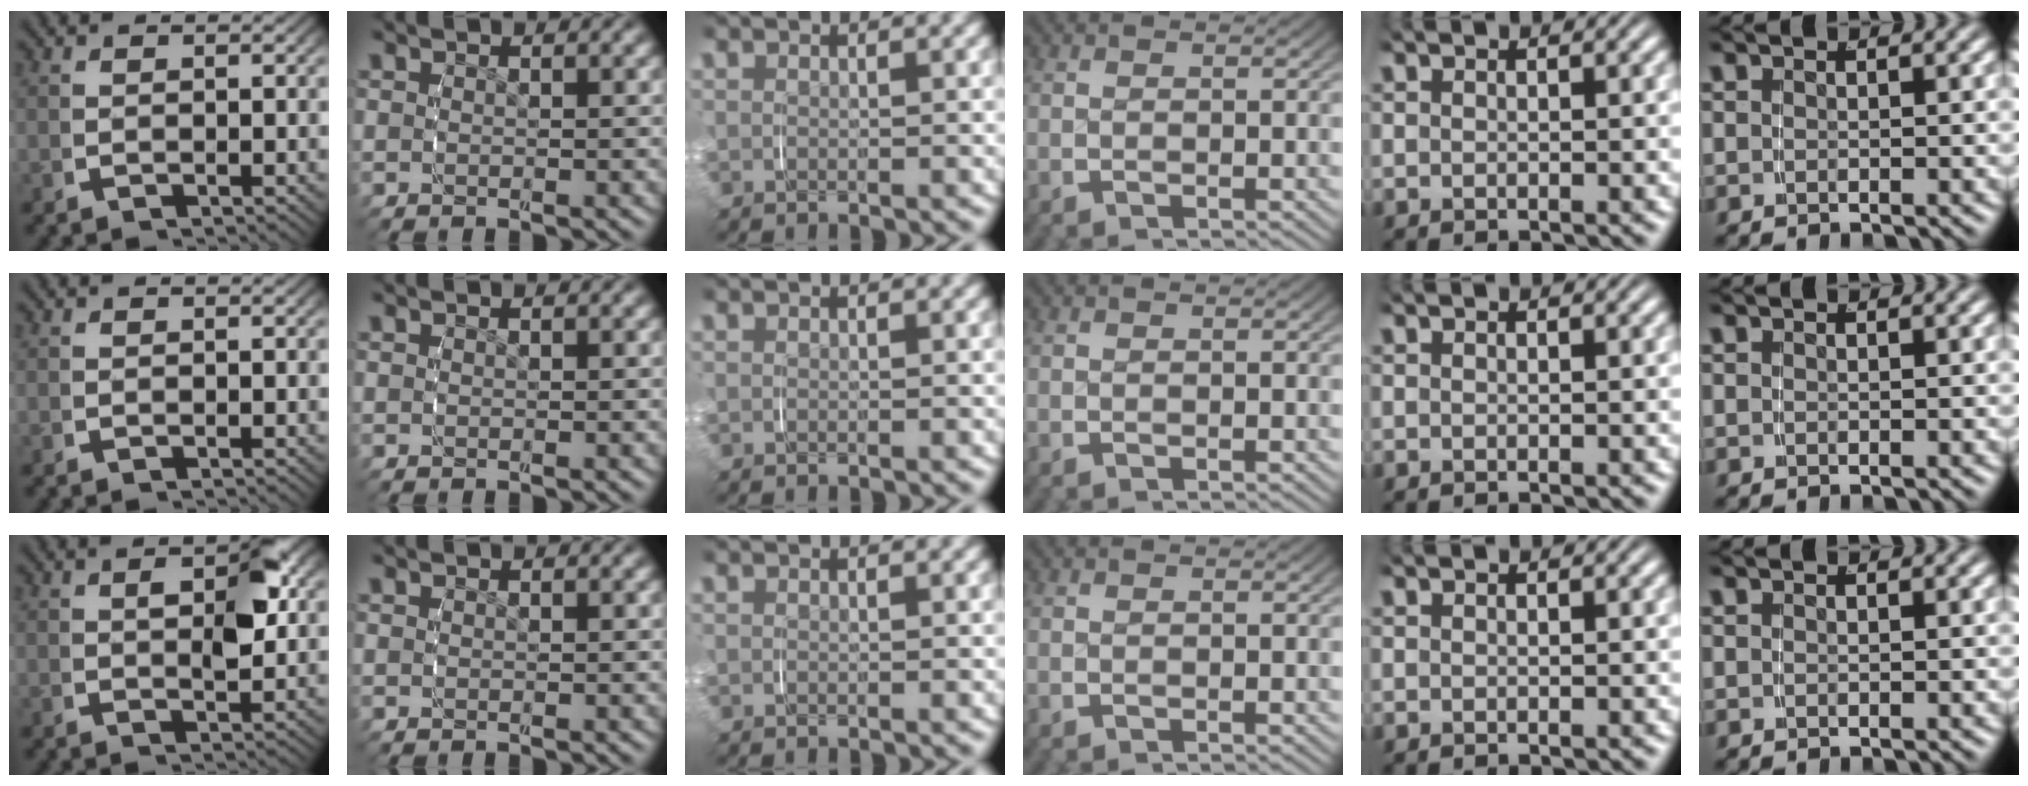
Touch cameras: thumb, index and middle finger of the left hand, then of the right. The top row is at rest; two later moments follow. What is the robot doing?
{"motion": "grasp_and_lifting", "object": "jar lid"}